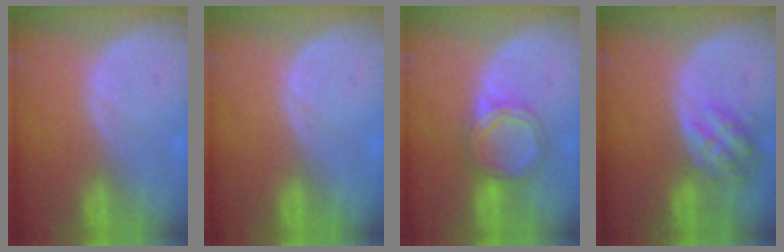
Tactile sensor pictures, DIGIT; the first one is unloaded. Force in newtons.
{"total": 0.0}
{"total": 5.3, "press": 5.1, "slide": 1.5}
{"total": 6.0, "press": 5.6, "slide": 2.3}